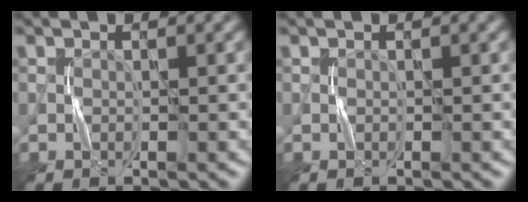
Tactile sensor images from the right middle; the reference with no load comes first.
{"total": 0.0}